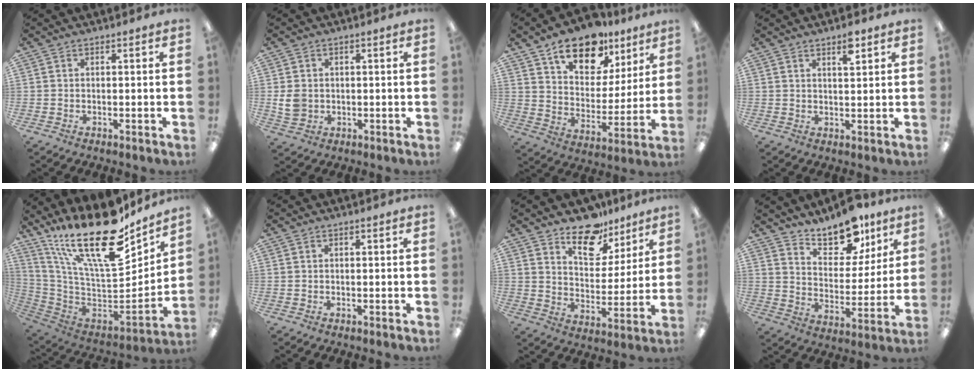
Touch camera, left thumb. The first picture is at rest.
{"total": 4.6, "force": [0.2, 3.9, 2.5], "torque": [-0.051, 0.001, 0.003]}
{"total": 16.4, "force": [11.5, 8.7, 7.7], "torque": [-0.119, -0.062, 0.204]}
{"total": 4.0, "force": [2.8, 1.1, 2.7], "torque": [-0.035, -0.008, 0.044]}
{"total": 26.9, "force": [16.6, 9.6, 18.9], "torque": [-0.343, -0.127, 0.282]}
{"total": 0.0}
{"total": 12.8, "force": [9.7, 6.8, 5.0], "torque": [-0.071, -0.061, 0.177]}
{"total": 12.7, "force": [10.7, 5.1, 4.6], "torque": [-0.074, -0.070, 0.198]}